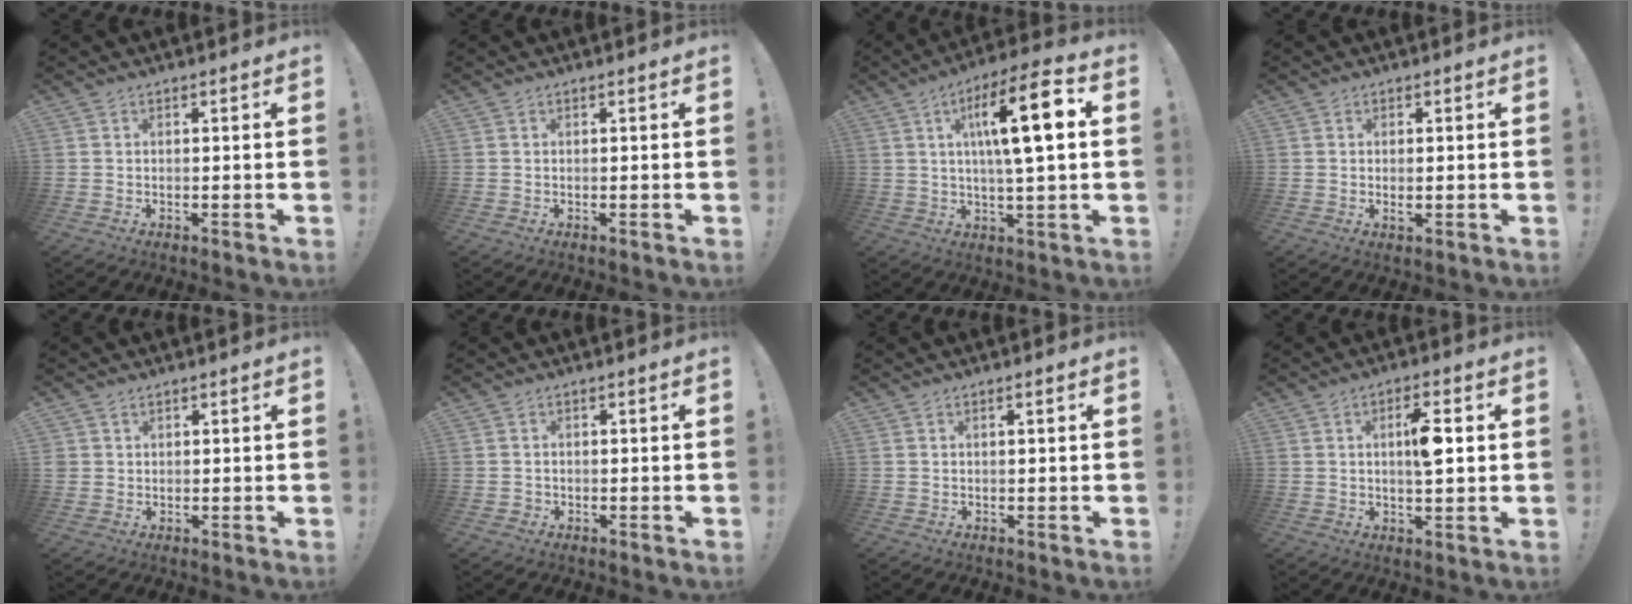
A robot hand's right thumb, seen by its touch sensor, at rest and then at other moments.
{"total": 0.0}
{"total": 15.8, "force": [3.1, 3.4, 15.1], "torque": [-0.240, 0.003, 0.035]}
{"total": 1.4, "force": [-0.1, 0.6, 1.3], "torque": [-0.018, -0.001, -0.002]}
{"total": 1.7, "force": [1.0, 1.3, 0.3], "torque": [-0.003, -0.005, 0.020]}
{"total": 1.2, "force": [-0.4, 1.2, 0.2], "torque": [-0.003, 0.002, -0.007]}
{"total": 1.0, "force": [0.2, -0.3, 0.9], "torque": [-0.009, -0.004, 0.001]}
{"total": 8.1, "force": [1.3, 2.5, 7.6], "torque": [-0.109, -0.003, 0.015]}